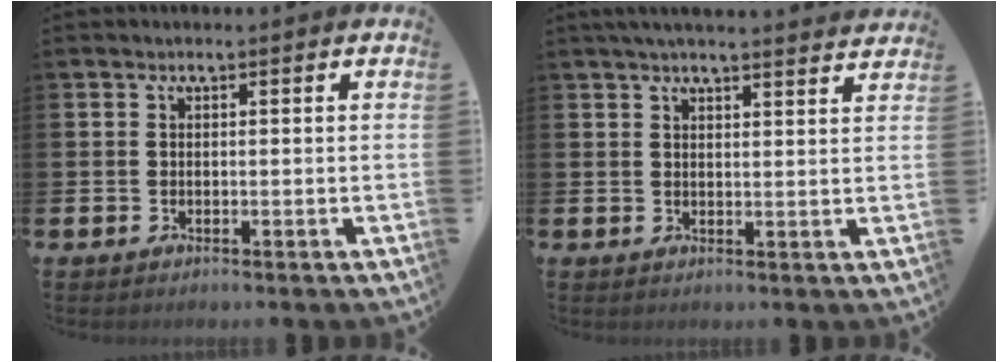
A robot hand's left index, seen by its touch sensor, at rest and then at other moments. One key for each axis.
{"total": 3.7, "fx": 3.6, "fy": -0.2, "fz": 1.0, "tx": -0.018, "ty": -0.017, "tz": 0.063}